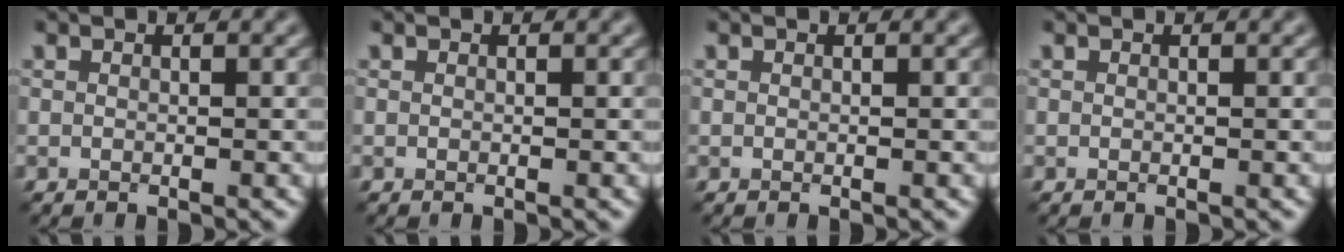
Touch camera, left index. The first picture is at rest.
{"total": 0.0}
{"total": 0.0}
{"total": 0.0}